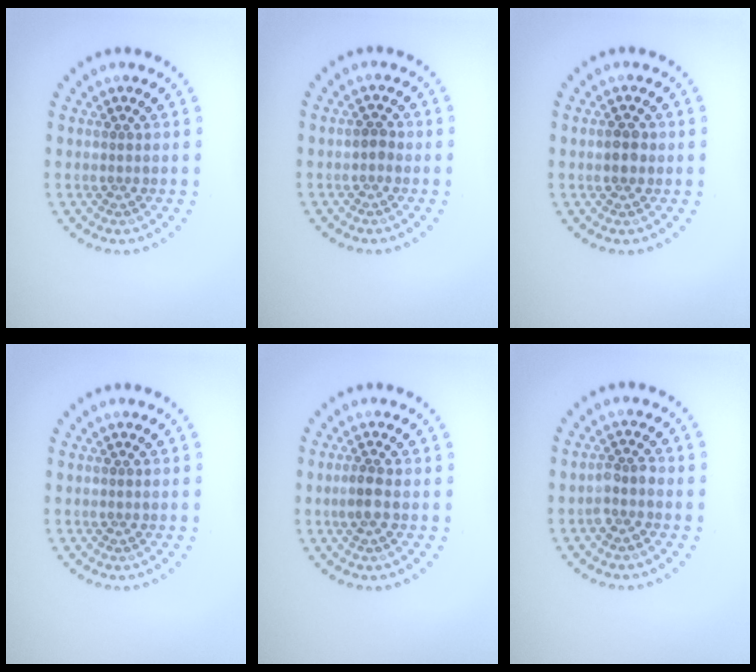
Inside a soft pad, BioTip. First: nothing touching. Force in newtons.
{"total": 0.9, "press": 0.9, "slide": 0.2}
{"total": 1.5, "press": 1.5, "slide": 0.2}
{"total": 0.0}
{"total": 1.3, "press": 1.2, "slide": 0.5}
{"total": 1.6, "press": 1.4, "slide": 0.8}